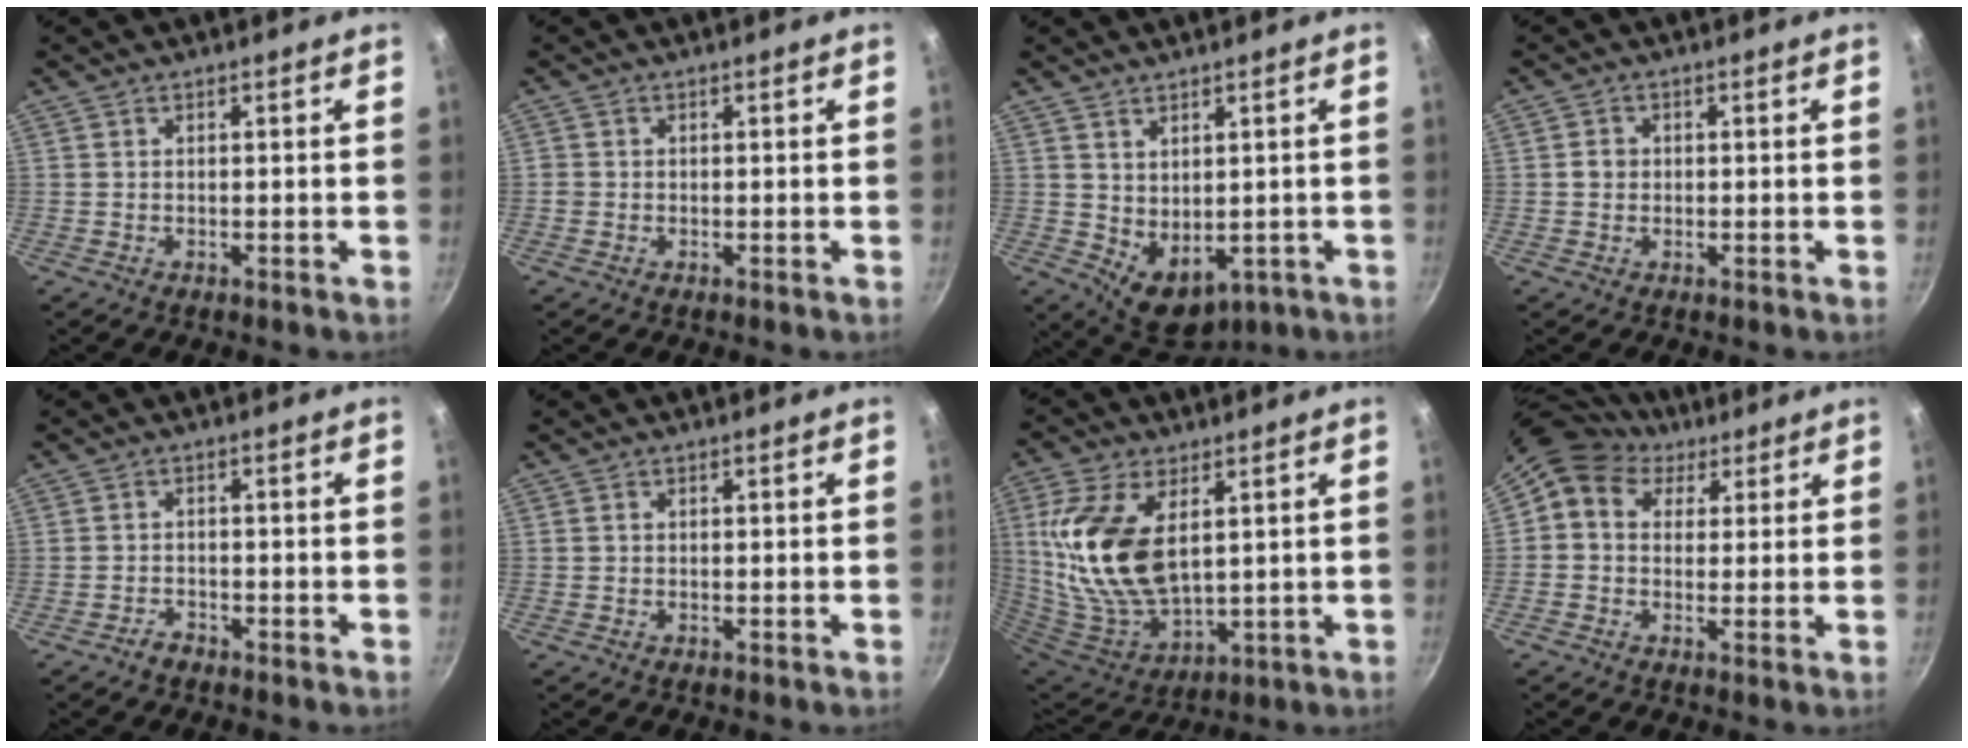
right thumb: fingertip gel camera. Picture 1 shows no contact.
{"total": 0.9, "force": [-0.3, 0.9, 0.2], "torque": [-0.003, 0.000, -0.007]}
{"total": 7.3, "force": [0.7, 5.2, 5.0], "torque": [-0.052, -0.015, 0.037]}
{"total": 2.0, "force": [0.0, 1.9, 0.8], "torque": [-0.004, 0.007, -0.003]}
{"total": 1.8, "force": [-1.5, 0.9, 0.4], "torque": [-0.003, 0.020, -0.026]}
{"total": 0.6, "force": [0.0, 0.6, 0.2], "torque": [0.000, 0.002, -0.001]}
{"total": 19.3, "force": [4.3, 10.8, 15.4], "torque": [-0.307, -0.028, 0.096]}
{"total": 9.0, "force": [4.8, 6.9, 3.1], "torque": [-0.034, -0.002, 0.063]}